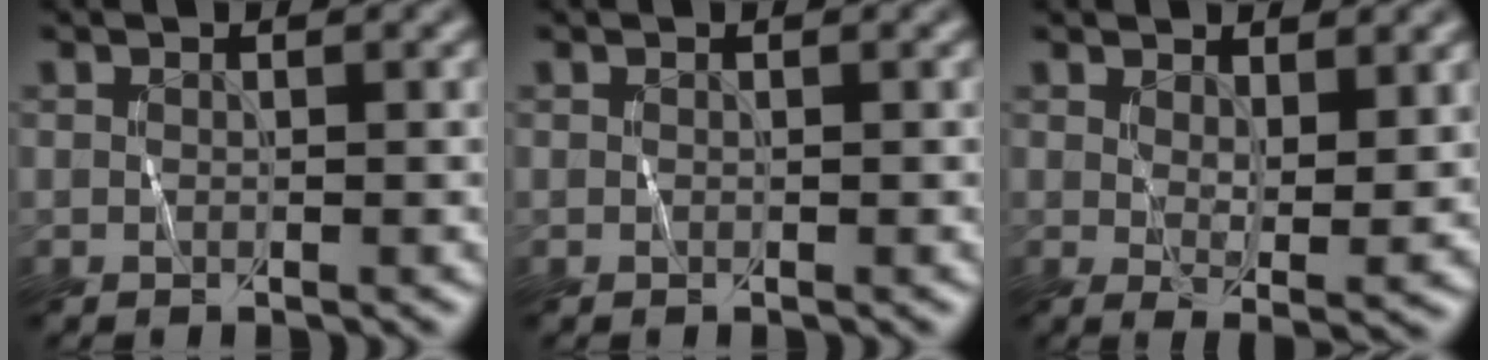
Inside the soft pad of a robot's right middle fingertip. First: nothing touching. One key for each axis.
{"total": 0.0}
{"total": 3.5, "fx": 1.7, "fy": 1.0, "fz": 2.9, "tx": -0.051, "ty": -0.013, "tz": 0.031}